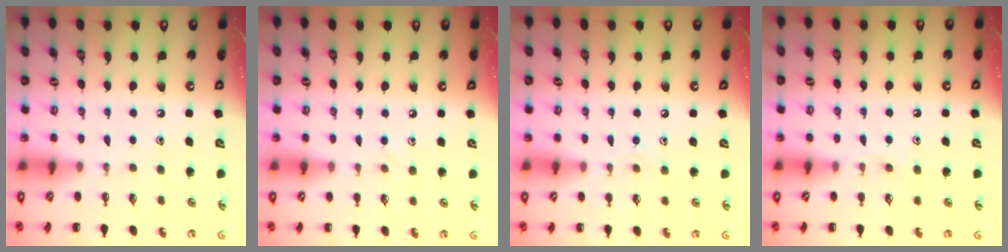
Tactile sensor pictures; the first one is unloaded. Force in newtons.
{"total": 3.7, "press": 3.4, "slide": 1.4}
{"total": 6.5, "press": 6.3, "slide": 1.7}
{"total": 6.4, "press": 6.4, "slide": 0.9}